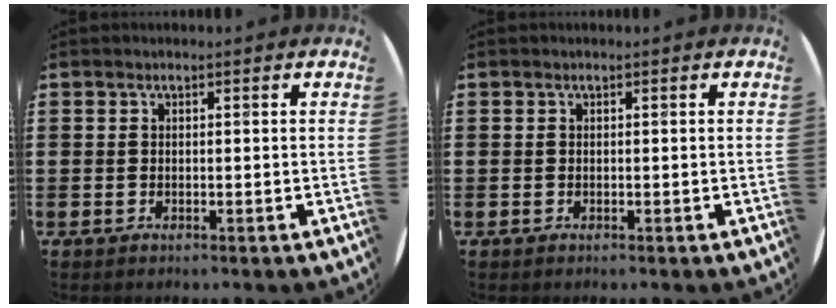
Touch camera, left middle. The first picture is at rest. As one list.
[{"total": 0.0}]